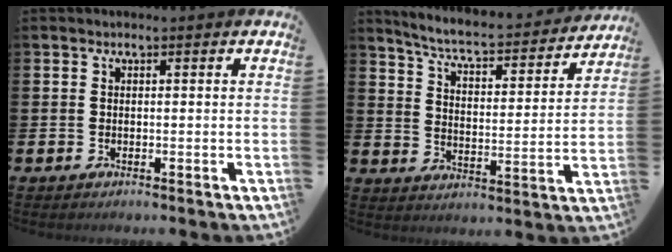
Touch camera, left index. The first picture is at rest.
{"total": 6.0, "force": [5.6, 0.6, 2.2], "torque": [-0.069, -0.044, 0.089]}